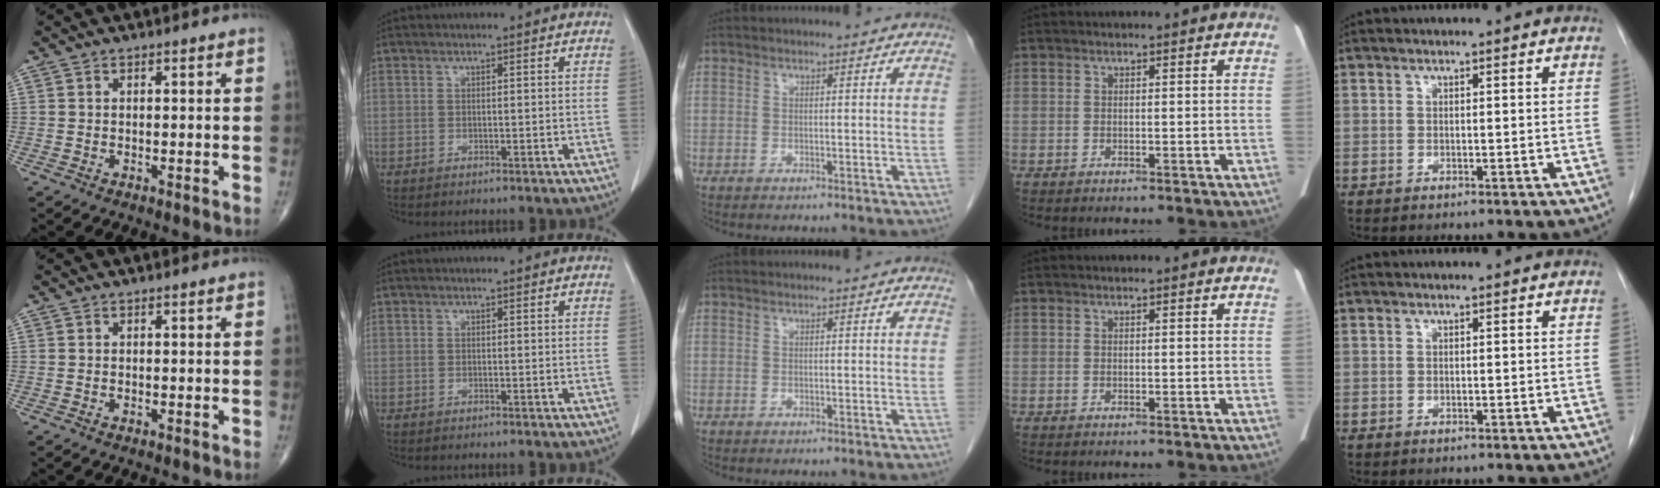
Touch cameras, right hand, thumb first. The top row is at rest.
{}